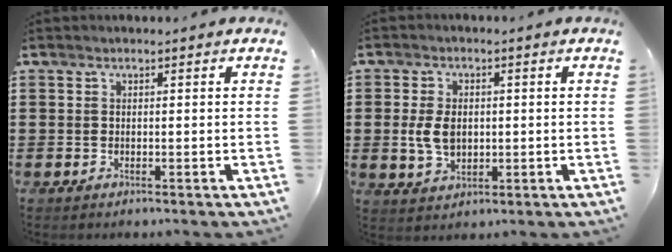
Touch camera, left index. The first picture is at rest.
{"total": 5.2, "force": [0.1, 3.5, 3.9], "torque": [-0.093, 0.007, -0.003]}